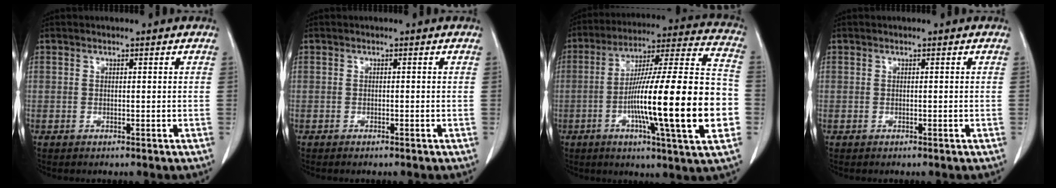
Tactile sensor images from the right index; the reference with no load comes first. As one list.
[{"total": 0.5, "force": [-0.4, -0.1, 0.3], "torque": [-0.008, -0.001, -0.008]}, {"total": 25.0, "force": [-5.4, 1.1, 24.4], "torque": [-0.350, -0.001, -0.092]}, {"total": 0.0}]